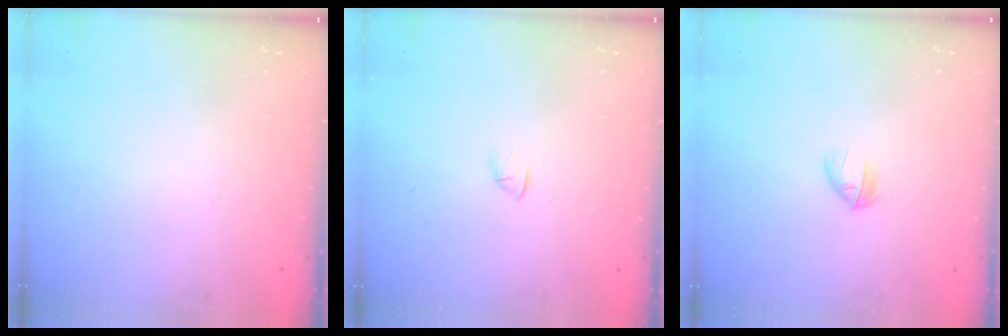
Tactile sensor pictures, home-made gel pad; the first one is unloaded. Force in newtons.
{"total": 1.2, "press": 1.1, "slide": 0.3}
{"total": 3.3, "press": 3.2, "slide": 1.0}